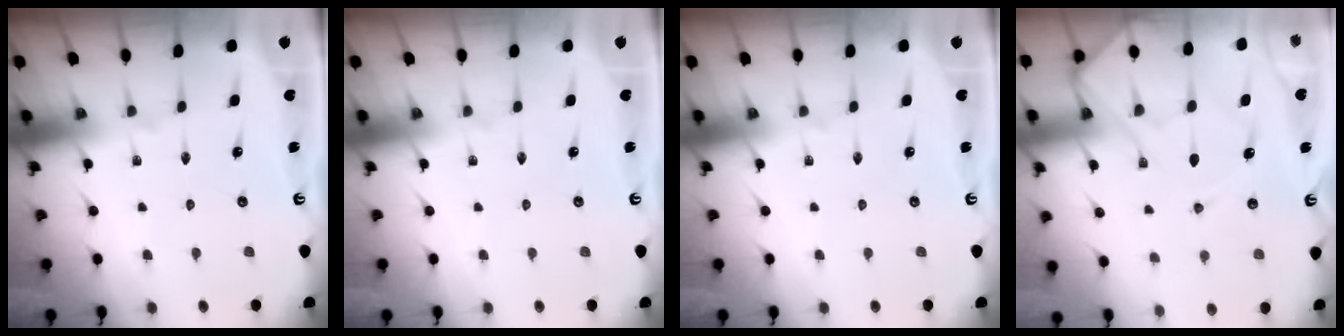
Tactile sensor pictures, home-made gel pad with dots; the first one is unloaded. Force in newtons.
{"total": 0.0}
{"total": 0.0}
{"total": 13.4, "press": 13.4, "slide": 1.5}